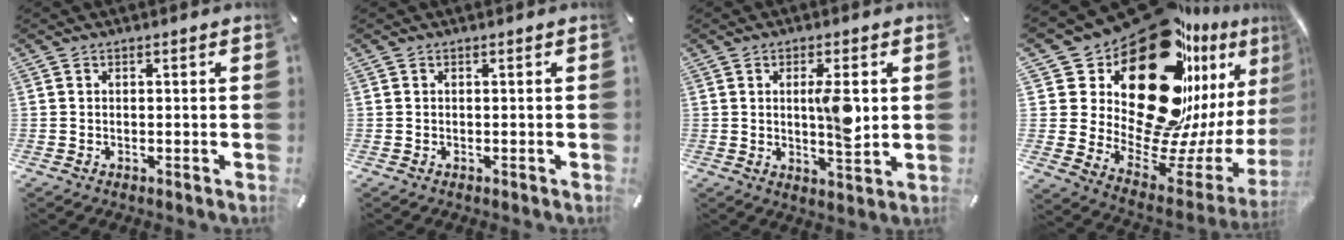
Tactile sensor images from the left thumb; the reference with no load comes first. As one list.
[{"total": 0.0}, {"total": 8.7, "force": [1.5, 2.7, 8.2], "torque": [-0.139, -0.017, 0.015]}, {"total": 32.4, "force": [18.3, 16.9, 20.7], "torque": [-0.291, -0.208, 0.361]}]